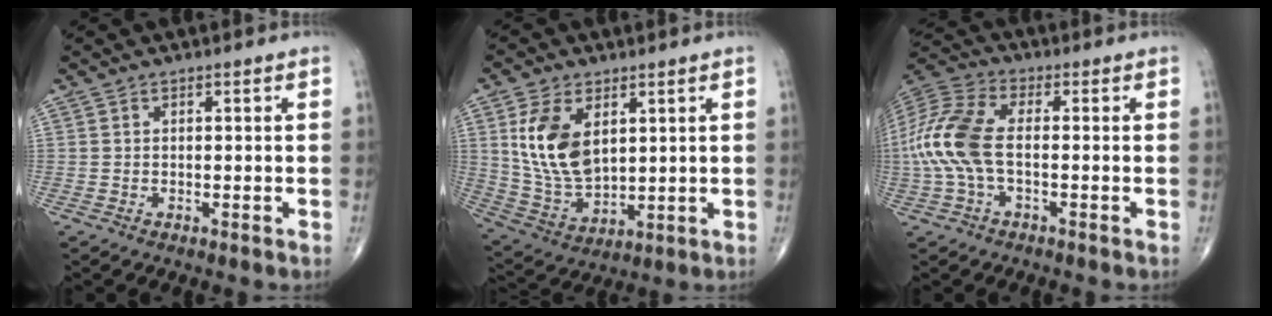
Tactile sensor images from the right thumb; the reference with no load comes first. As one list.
[{"total": 13.1, "force": [4.0, 7.6, 9.9], "torque": [-0.185, -0.019, 0.090]}, {"total": 12.9, "force": [-1.2, 6.4, 11.1], "torque": [-0.264, 0.026, -0.029]}]